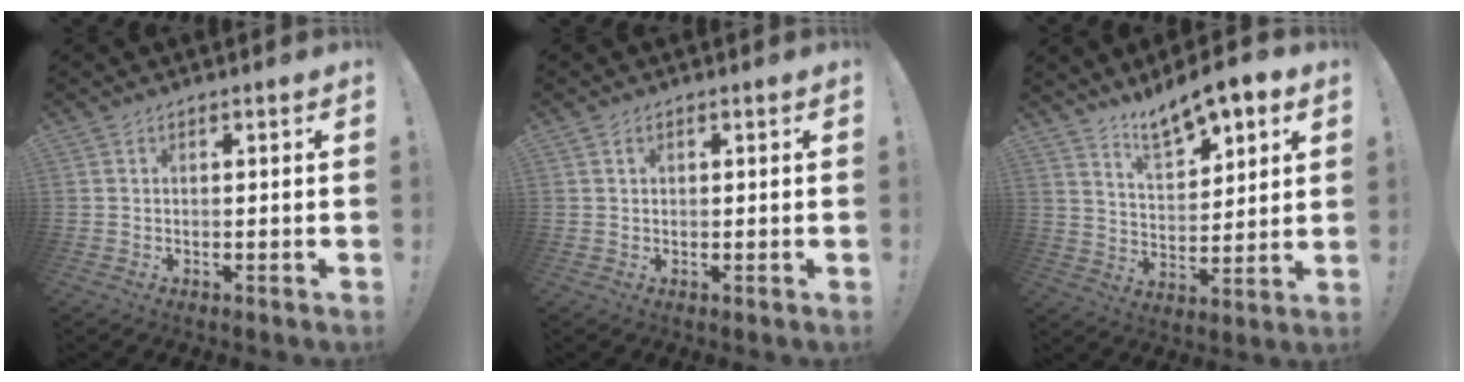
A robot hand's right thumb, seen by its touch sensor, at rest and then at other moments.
{"total": 0.8, "force": [0.3, 0.6, 0.3], "torque": [0.000, -0.001, 0.006]}
{"total": 11.7, "force": [9.4, 4.0, 5.7], "torque": [-0.094, -0.067, 0.170]}